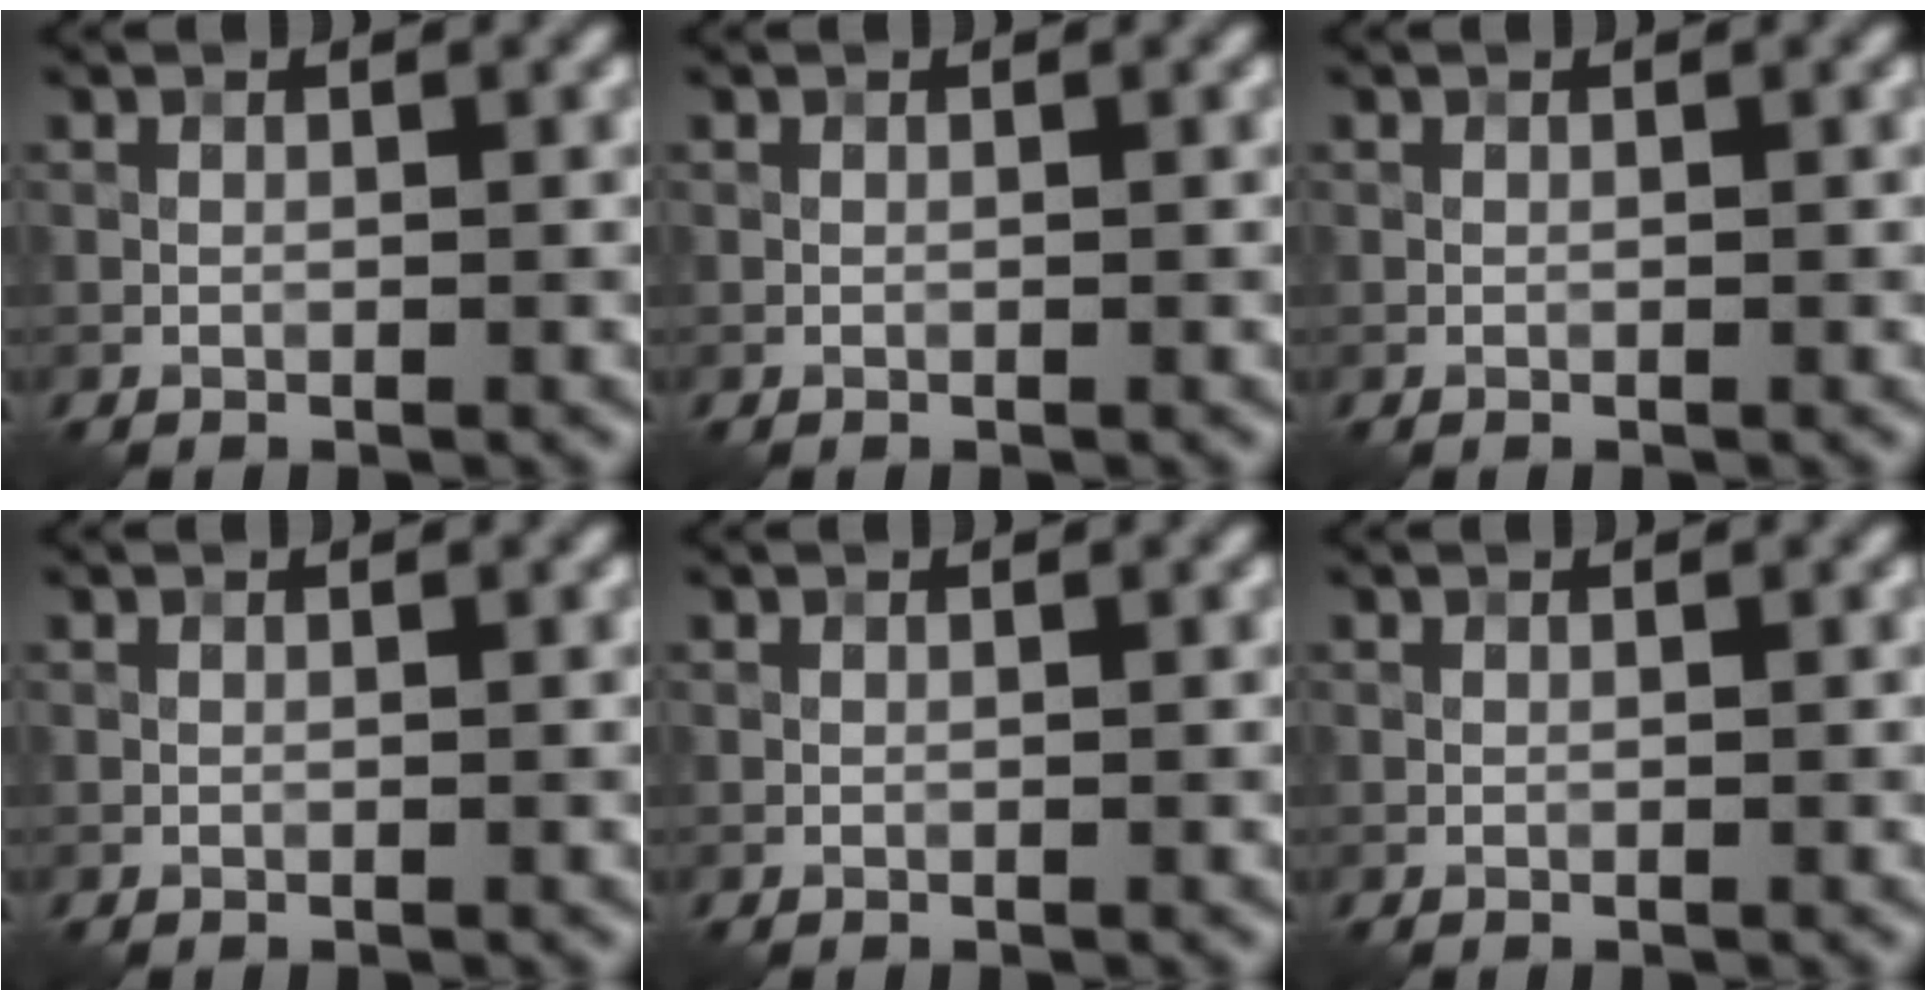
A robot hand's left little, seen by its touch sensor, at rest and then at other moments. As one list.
[{"total": 0.0}, {"total": 0.0}, {"total": 0.0}, {"total": 0.0}, {"total": 0.0}]